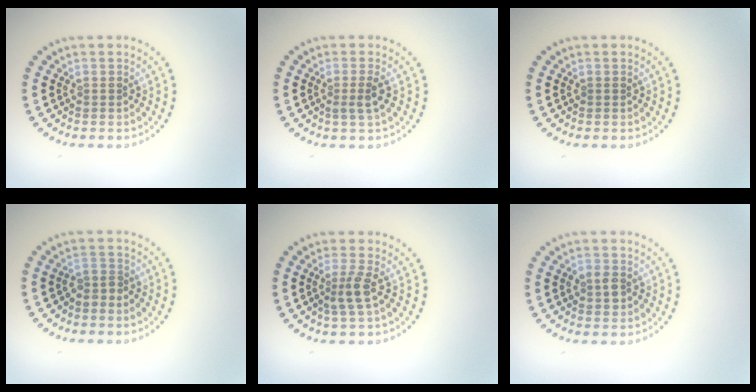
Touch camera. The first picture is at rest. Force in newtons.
{"total": 1.6, "press": 1.2, "slide": 1.0}
{"total": 0.0}
{"total": 1.6, "press": 1.2, "slide": 1.0}
{"total": 2.1, "press": 1.8, "slide": 1.2}
{"total": 1.7, "press": 1.7, "slide": 0.4}